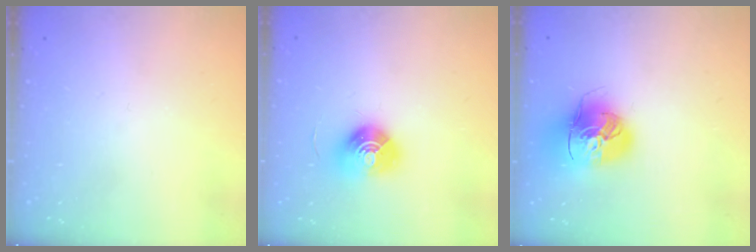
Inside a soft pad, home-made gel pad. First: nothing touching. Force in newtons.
{"total": 10.0, "press": 10.0, "slide": 0.4}
{"total": 16.4, "press": 16.2, "slide": 2.5}